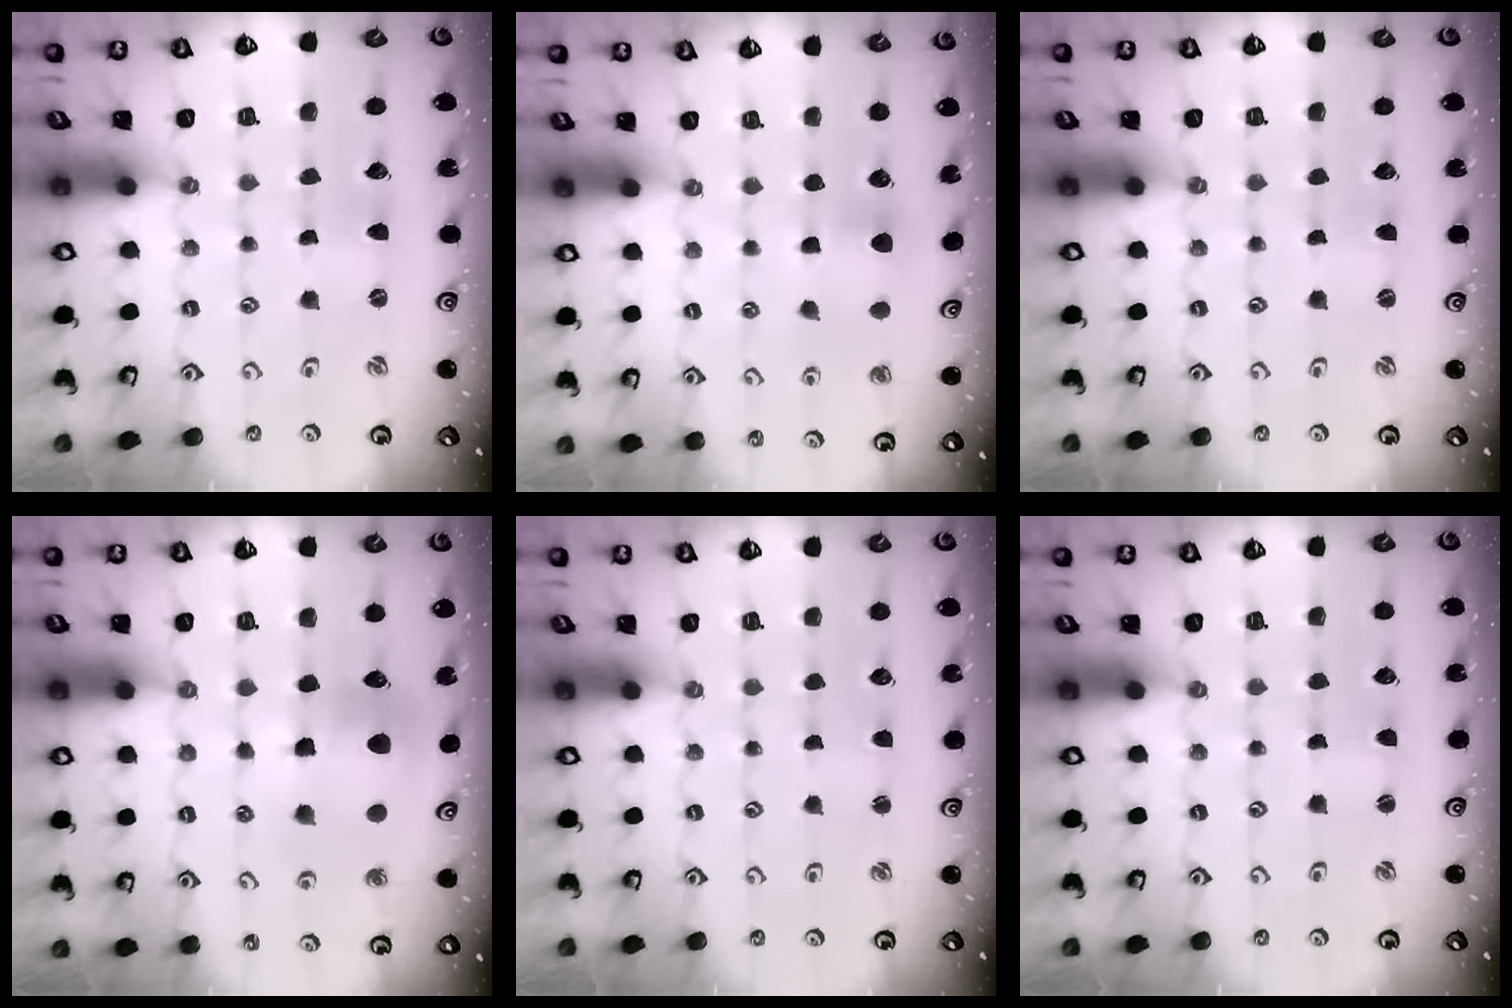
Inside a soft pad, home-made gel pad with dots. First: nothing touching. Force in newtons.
{"total": 6.2, "press": 6.1, "slide": 0.7}
{"total": 0.0}
{"total": 9.7, "press": 9.6, "slide": 1.3}
{"total": 0.6, "press": 0.6, "slide": 0.0}
{"total": 0.0}